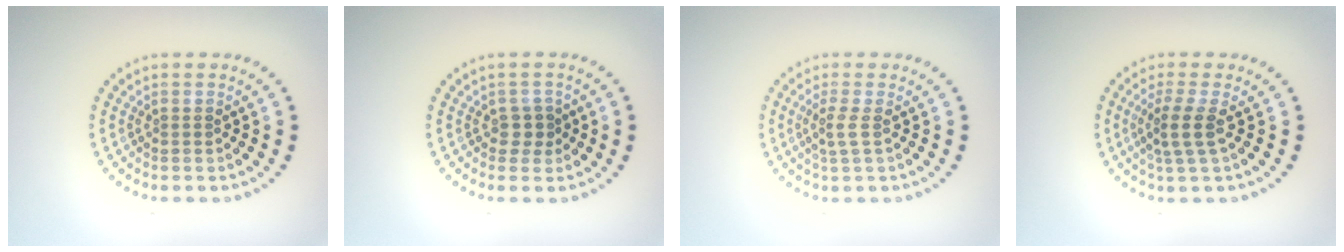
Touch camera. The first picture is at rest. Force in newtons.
{"total": 1.5, "press": 1.3, "slide": 0.8}
{"total": 1.6, "press": 1.4, "slide": 0.9}
{"total": 2.5, "press": 1.9, "slide": 1.5}